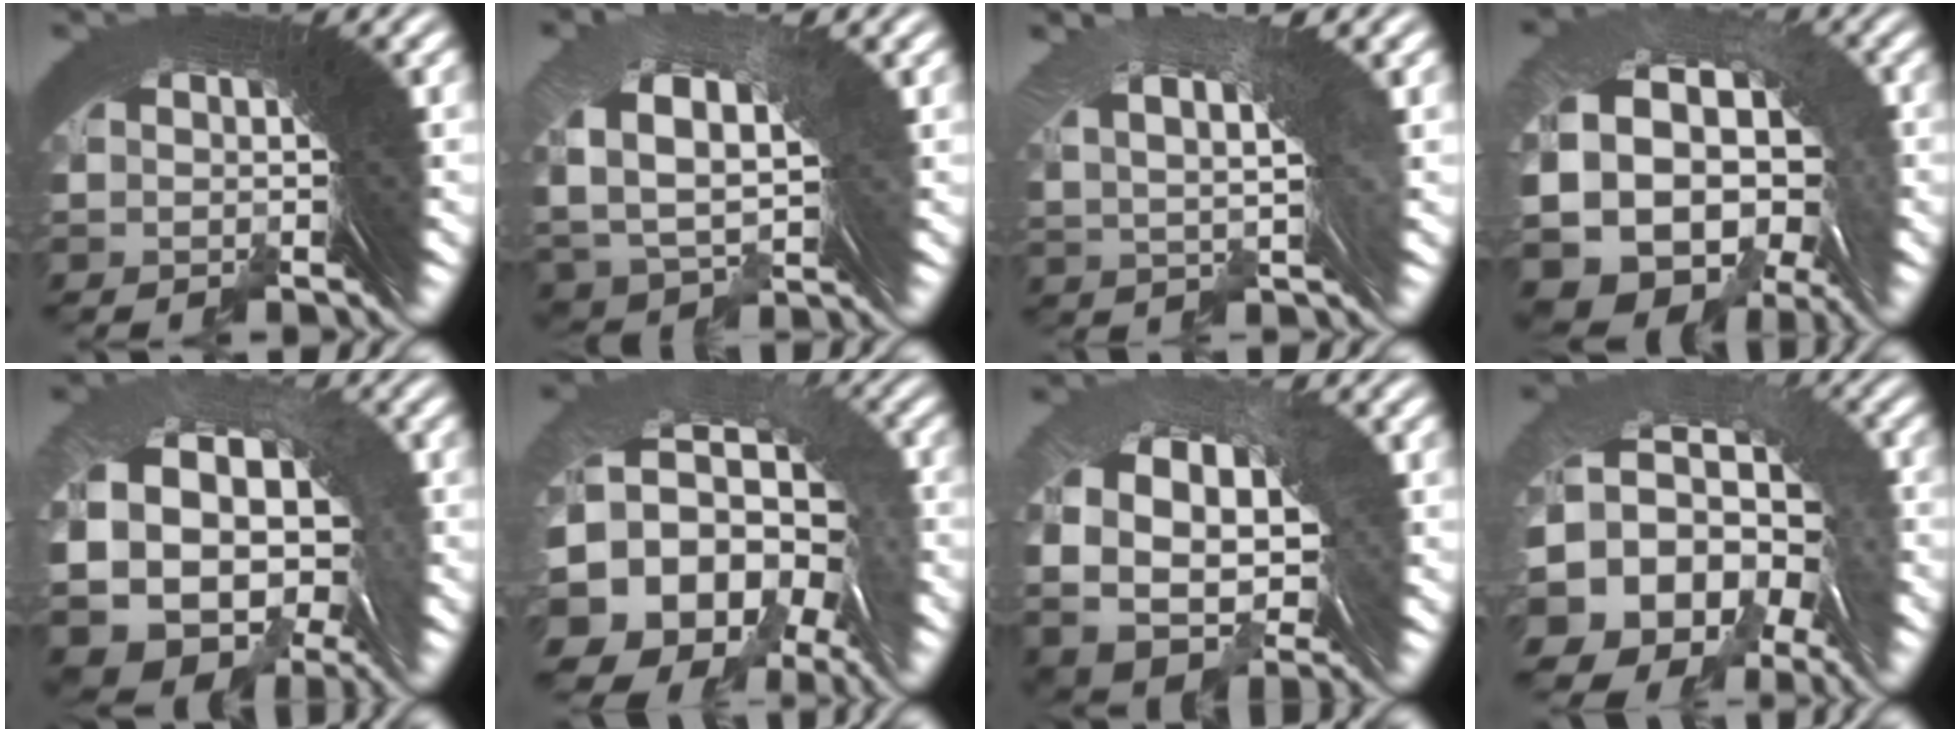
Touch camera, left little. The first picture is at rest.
{"total": 6.4, "force": [0.1, 4.4, 4.6], "torque": [-0.112, -0.017, 0.018]}
{"total": 4.7, "force": [2.1, 1.5, 4.0], "torque": [-0.049, 0.023, 0.032]}
{"total": 15.5, "force": [-2.7, 12.1, 9.4], "torque": [-0.226, -0.065, -0.031]}
{"total": 14.0, "force": [-2.3, 10.5, 9.1], "torque": [-0.205, -0.065, -0.015]}
{"total": 17.0, "force": [-2.1, 12.7, 11.1], "torque": [-0.214, -0.040, -0.034]}
{"total": 10.3, "force": [-0.2, 7.3, 7.2], "torque": [-0.143, -0.021, 0.005]}
{"total": 15.4, "force": [-1.9, 11.7, 9.9], "torque": [-0.194, -0.035, -0.031]}